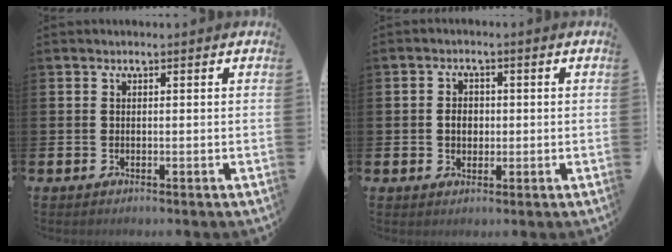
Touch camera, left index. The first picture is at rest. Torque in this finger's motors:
{"motor_torque": [0.14, 0.05, 0.08, 0.05]}